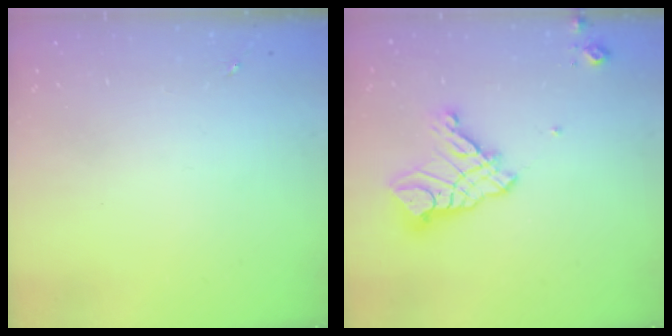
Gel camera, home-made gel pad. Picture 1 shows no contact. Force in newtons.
{"total": 14.4, "press": 14.3, "slide": 1.5}